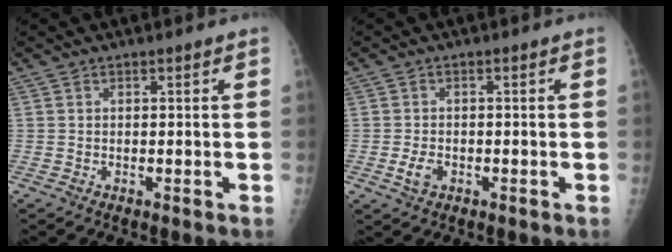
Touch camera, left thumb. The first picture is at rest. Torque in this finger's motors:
{"motor_torque": [-0.01, 0.02, 0.08, -0.06, 0.00]}